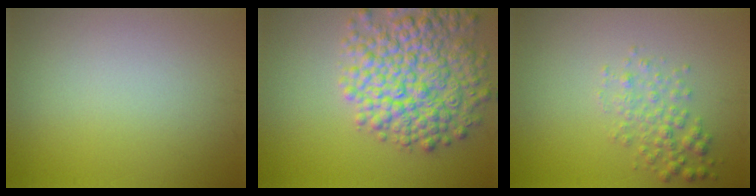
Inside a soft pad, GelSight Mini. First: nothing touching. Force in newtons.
{"total": 8.6, "press": 8.6, "slide": 0.4}
{"total": 2.4, "press": 2.4, "slide": 0.1}